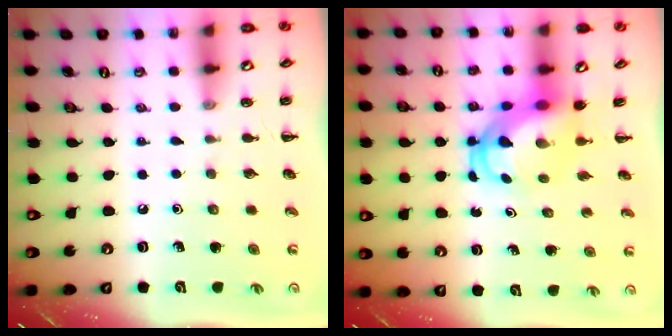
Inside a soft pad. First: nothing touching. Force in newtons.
{"total": 5.1, "press": 5.0, "slide": 0.5}